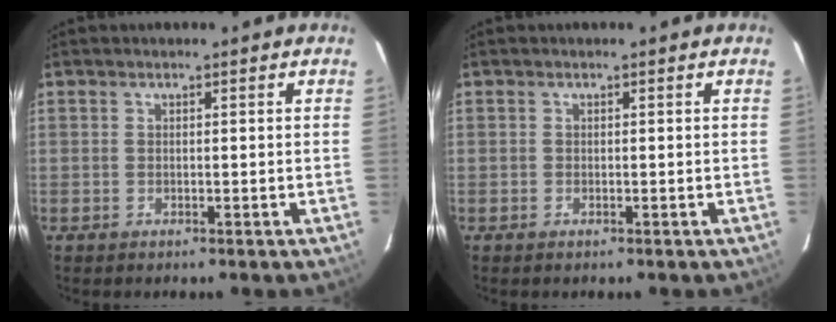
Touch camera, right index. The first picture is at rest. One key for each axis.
{"total": 0.0}